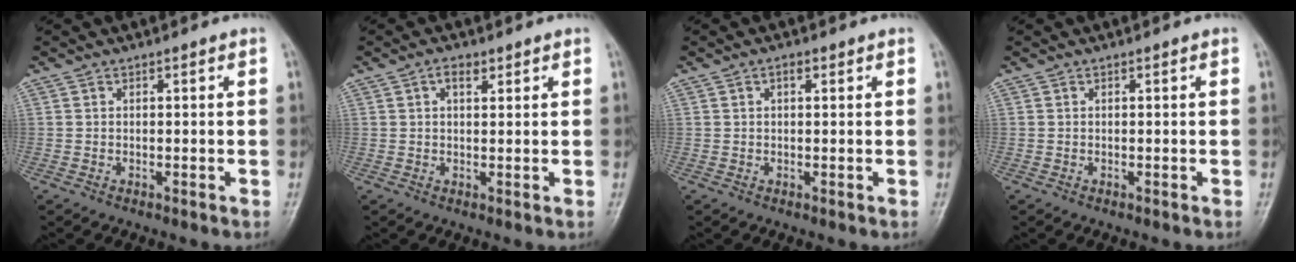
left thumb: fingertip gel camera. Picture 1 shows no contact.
{"total": 2.5, "force": [1.3, 1.3, 1.7], "torque": [-0.022, -0.003, 0.019]}
{"total": 1.3, "force": [0.6, 0.7, 1.0], "torque": [-0.014, 0.002, 0.007]}
{"total": 0.0}